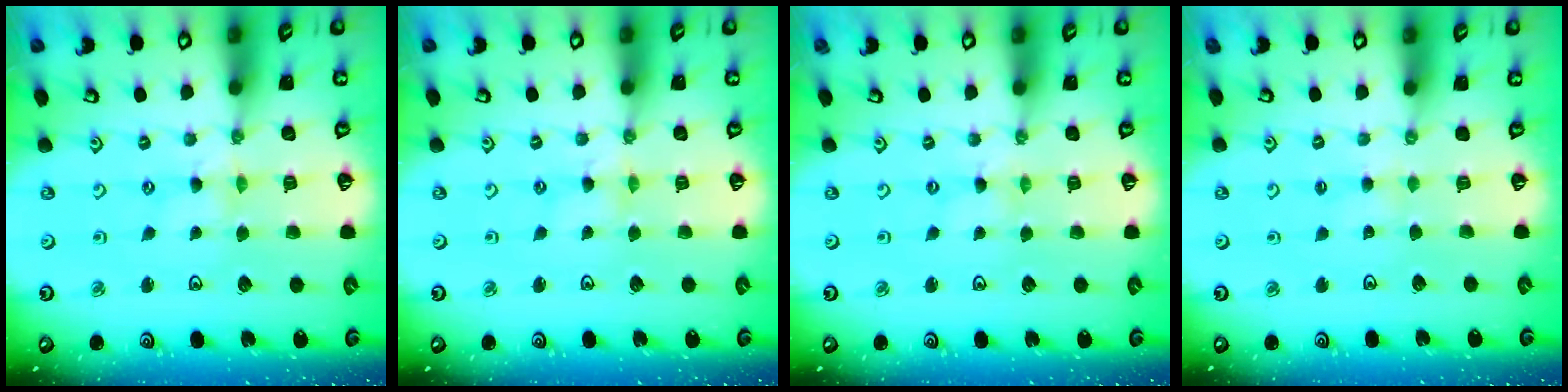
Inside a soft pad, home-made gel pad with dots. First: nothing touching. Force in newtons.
{"total": 1.5, "press": 1.4, "slide": 0.3}
{"total": 0.0}
{"total": 2.3, "press": 2.2, "slide": 0.5}